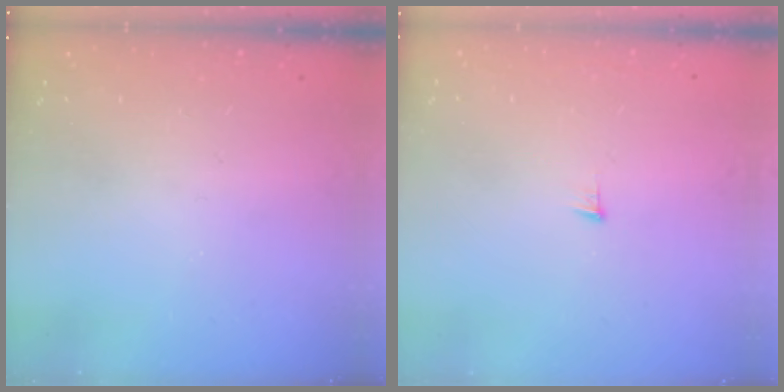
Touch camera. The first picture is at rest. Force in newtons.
{"total": 3.6, "press": 3.6, "slide": 0.3}